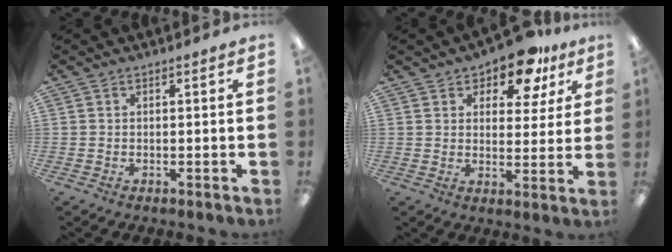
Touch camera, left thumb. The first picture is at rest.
{"total": 10.4, "force": [7.8, 4.6, 5.2], "torque": [-0.073, -0.040, 0.136]}